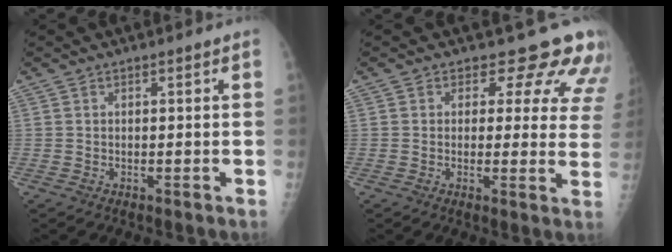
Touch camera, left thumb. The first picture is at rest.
{"total": 10.5, "force": [8.9, 5.0, 2.4], "torque": [0.029, -0.048, 0.075]}